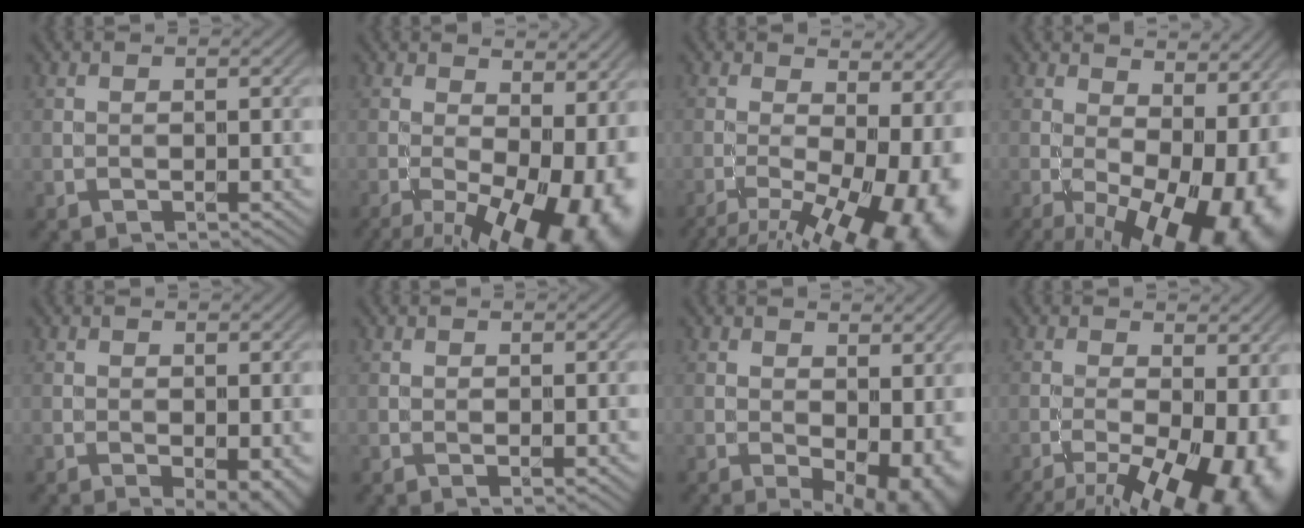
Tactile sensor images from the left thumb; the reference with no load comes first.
{"total": 17.6, "force": [-4.4, 8.2, 14.9], "torque": [-0.196, -0.020, -0.031]}
{"total": 16.7, "force": [-5.9, 7.4, 13.8], "torque": [-0.180, -0.013, -0.055]}
{"total": 18.3, "force": [-2.2, 9.0, 15.8], "torque": [-0.189, -0.015, 0.007]}
{"total": 3.7, "force": [-1.2, 1.6, 3.1], "torque": [-0.044, -0.007, -0.014]}
{"total": 0.8, "force": [0.4, 0.3, 0.6], "torque": [-0.012, -0.002, 0.010]}
{"total": 9.6, "force": [-0.8, 5.3, 8.0], "torque": [-0.100, -0.013, 0.009]}
{"total": 15.7, "force": [-6.7, 6.5, 12.7], "torque": [-0.189, -0.020, -0.079]}